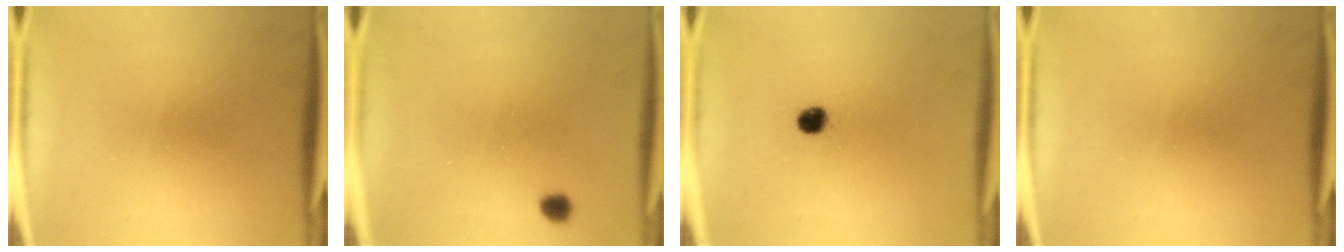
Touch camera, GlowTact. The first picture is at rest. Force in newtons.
{"total": 1.7}
{"total": 3.2}
{"total": 0.0}